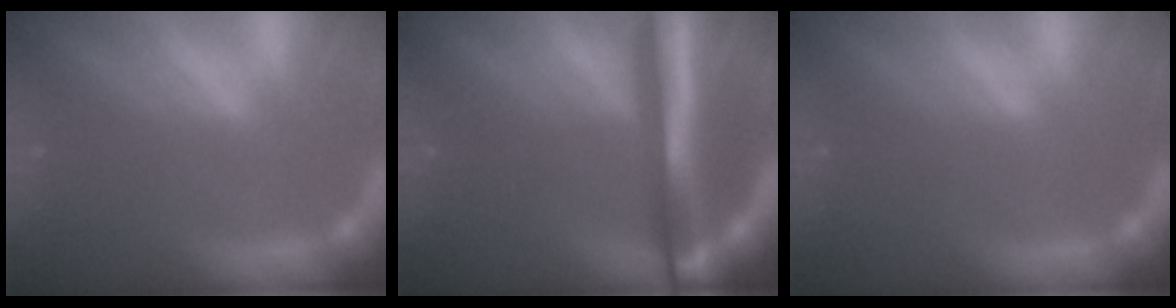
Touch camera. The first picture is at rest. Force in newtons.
{"total": 9.1}
{"total": 0.0}